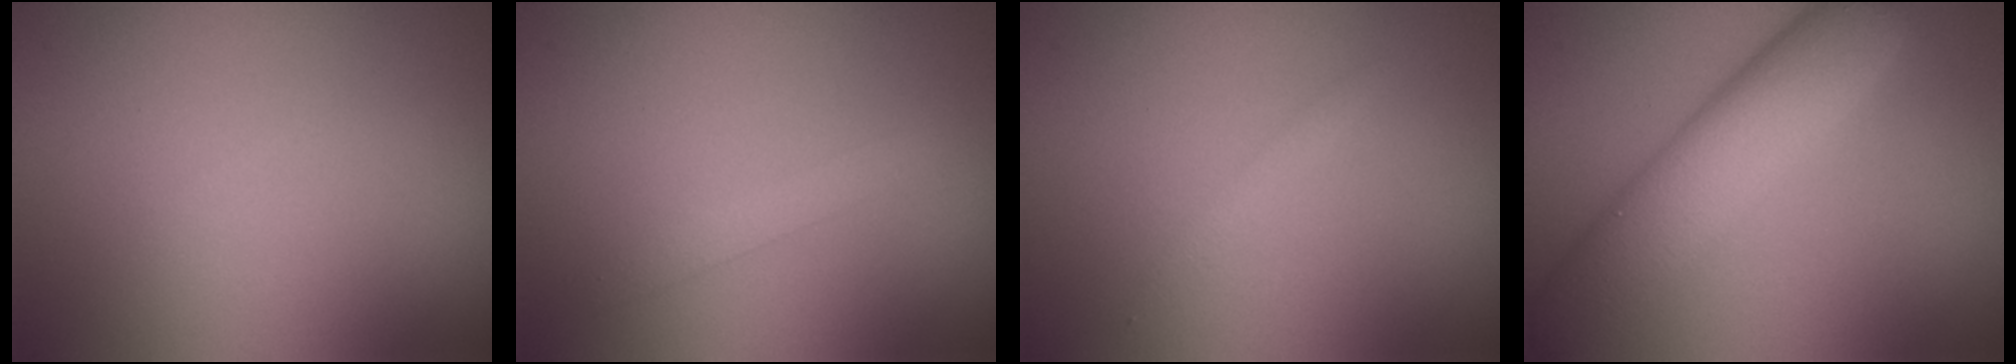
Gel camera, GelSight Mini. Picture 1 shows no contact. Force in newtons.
{"total": 1.4, "press": 1.3, "slide": 0.1}
{"total": 0.7, "press": 0.7, "slide": 0.0}
{"total": 8.1, "press": 8.1, "slide": 0.5}